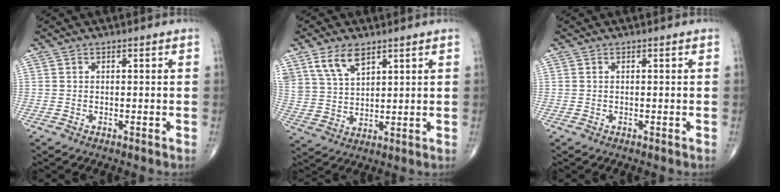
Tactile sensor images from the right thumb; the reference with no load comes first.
{"total": 7.8, "force": [5.0, 4.0, 4.5], "torque": [-0.077, -0.019, 0.106]}
{"total": 0.0}